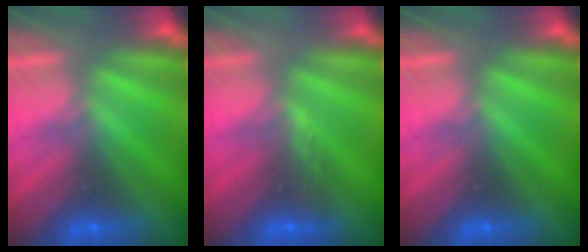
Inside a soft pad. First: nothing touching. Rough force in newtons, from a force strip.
{"total": 2.8}
{"total": 0.0}